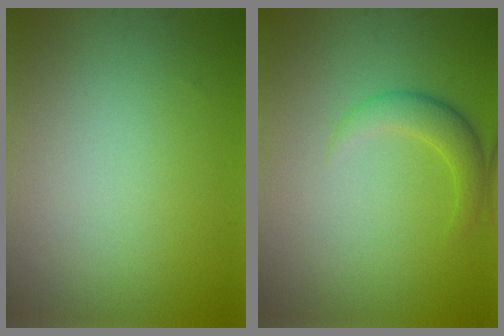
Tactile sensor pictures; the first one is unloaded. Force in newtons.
{"total": 2.5, "press": 2.5, "slide": 0.1}